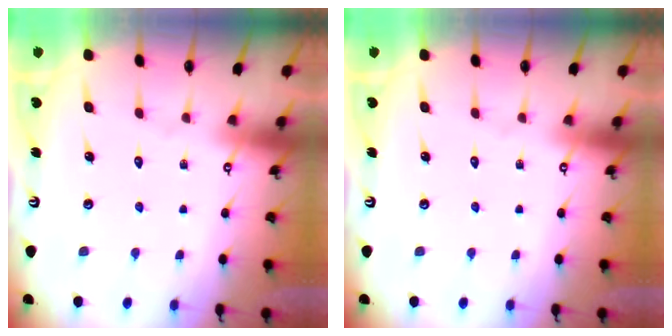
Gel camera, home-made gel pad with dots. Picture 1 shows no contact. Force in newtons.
{"total": 0.0}